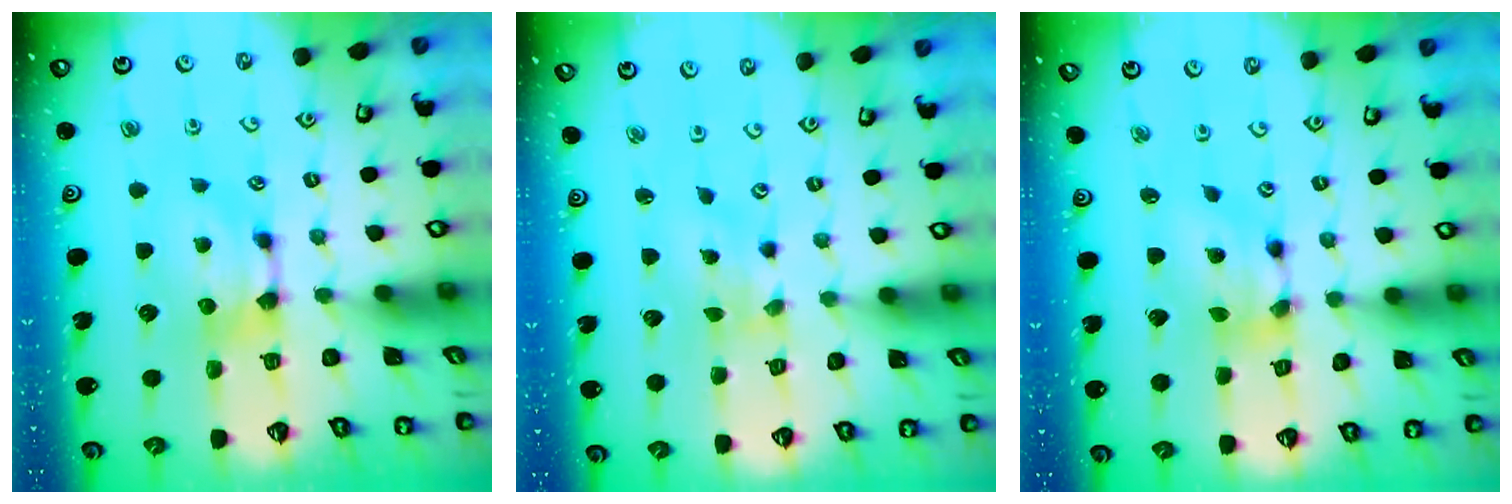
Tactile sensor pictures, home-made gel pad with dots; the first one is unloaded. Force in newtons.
{"total": 3.4, "press": 3.2, "slide": 0.9}
{"total": 4.7, "press": 4.4, "slide": 1.7}